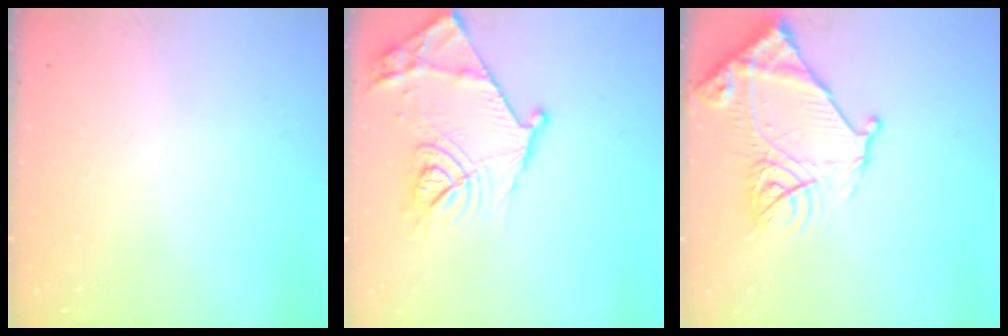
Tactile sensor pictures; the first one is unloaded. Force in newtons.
{"total": 19.0, "press": 19.0, "slide": 0.7}
{"total": 16.4, "press": 16.3, "slide": 1.6}